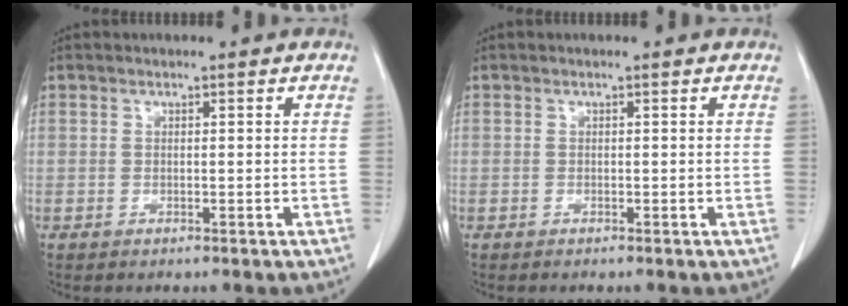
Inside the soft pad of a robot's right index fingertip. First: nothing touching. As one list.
[{"total": 0.0}]